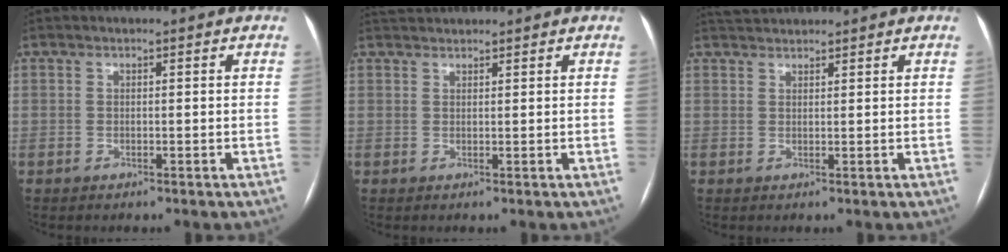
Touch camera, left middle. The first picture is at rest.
{"total": 2.7, "force": [2.7, 0.2, 0.3], "torque": [-0.007, 0.029, 0.051]}
{"total": 3.0, "force": [3.0, 0.2, 0.3], "torque": [-0.008, 0.027, 0.057]}